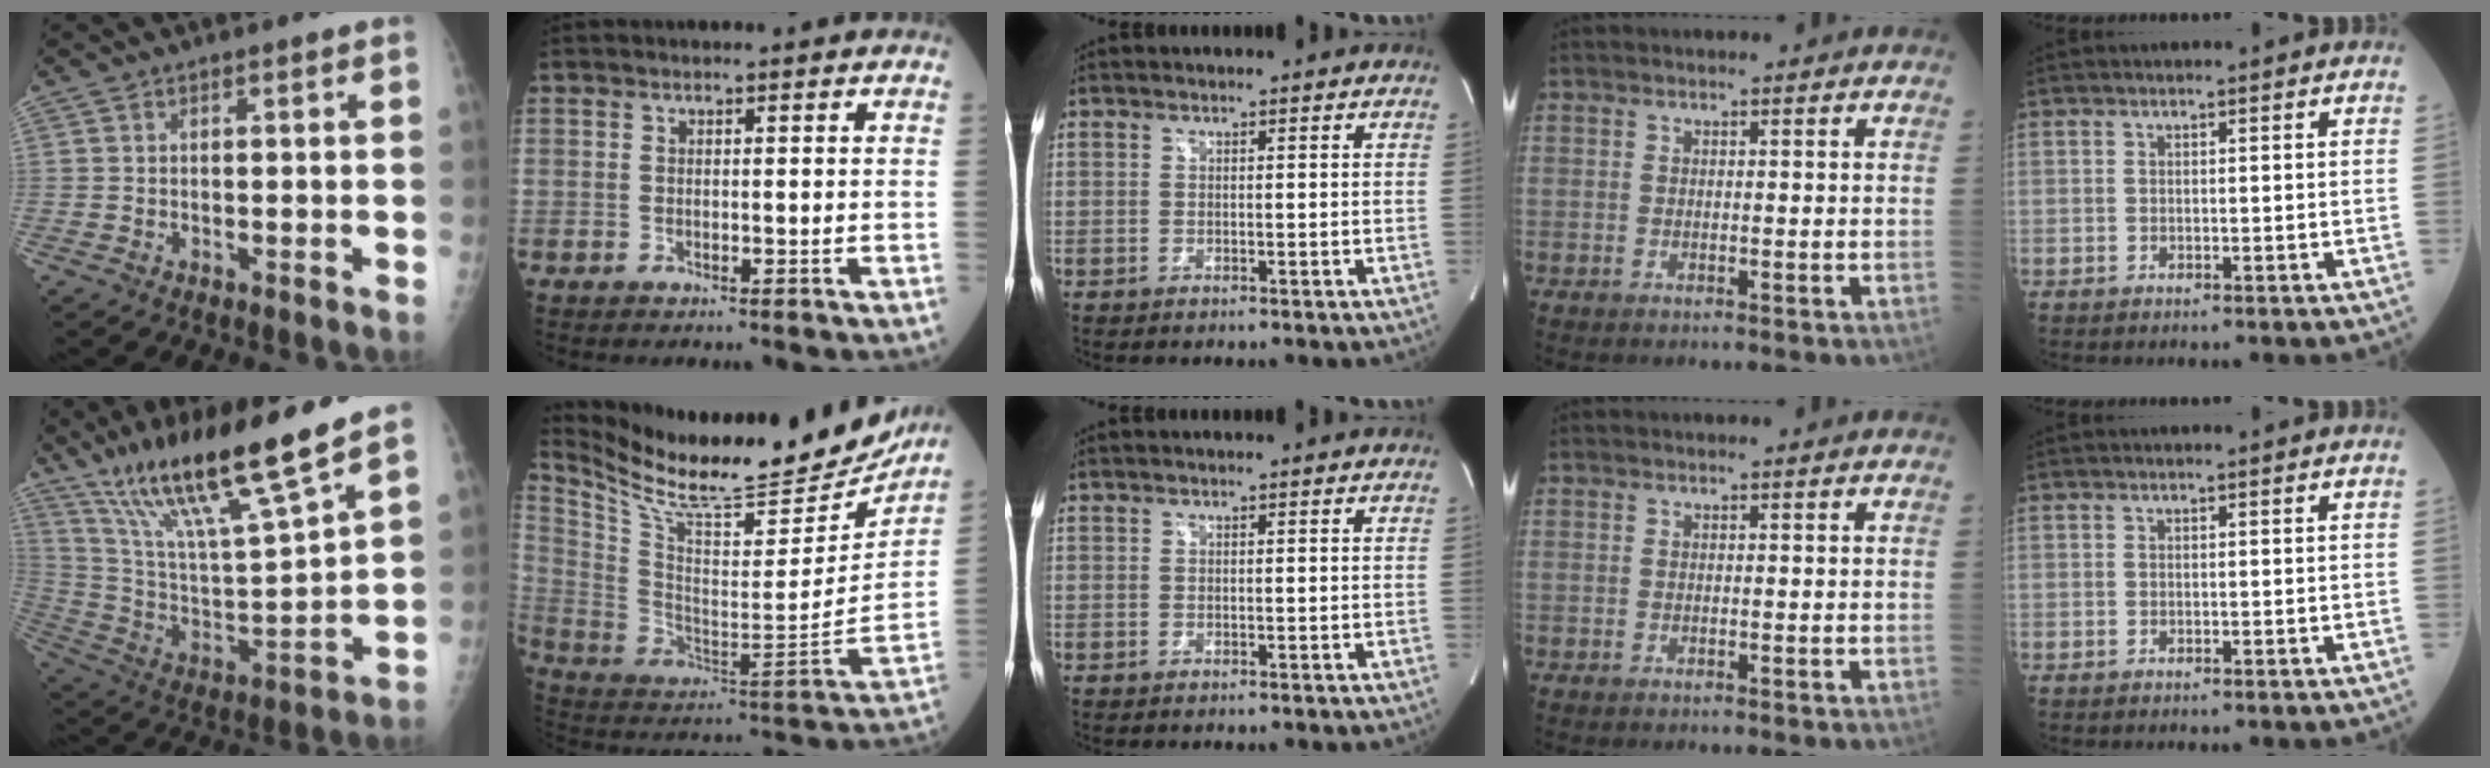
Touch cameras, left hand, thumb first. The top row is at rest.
{"thumb": {"total": 20.9, "force": [14.9, 1.8, 14.5], "torque": [-0.243, -0.062, 0.277]}, "index": {"total": 25.4, "force": [23.1, 4.1, 9.9], "torque": [-0.185, -0.071, 0.344]}}